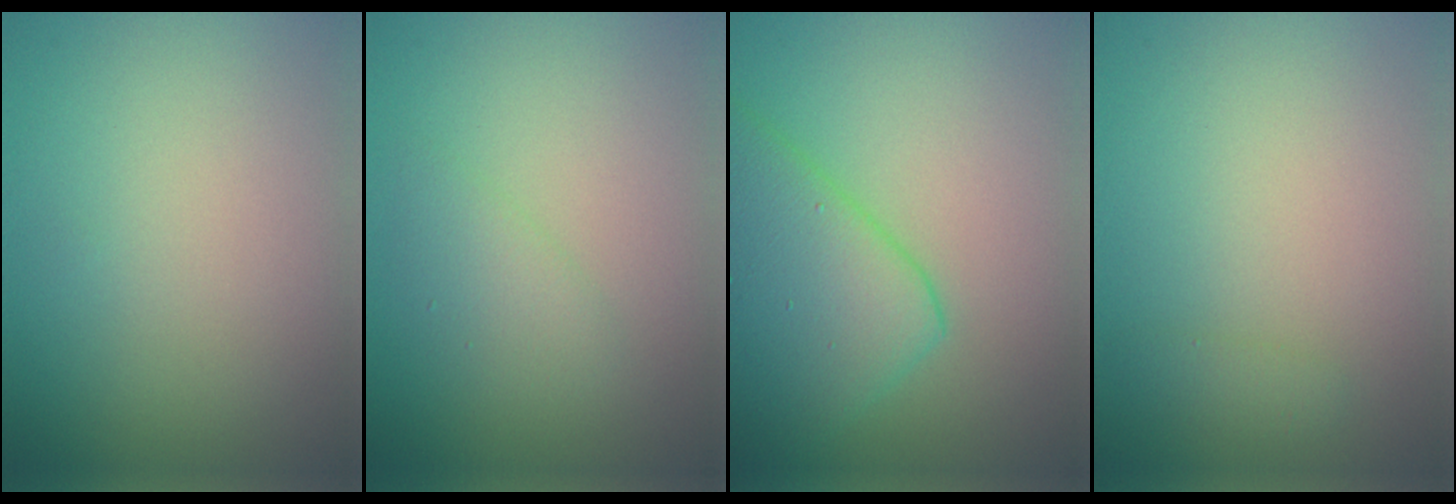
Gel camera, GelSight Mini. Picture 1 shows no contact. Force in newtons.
{"total": 1.7, "press": 1.7, "slide": 0.2}
{"total": 7.4, "press": 7.4, "slide": 0.4}
{"total": 0.8, "press": 0.8, "slide": 0.0}